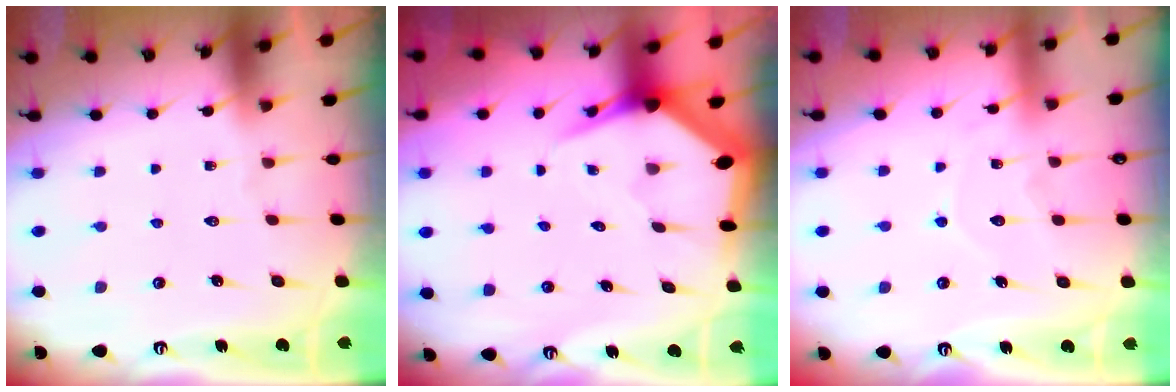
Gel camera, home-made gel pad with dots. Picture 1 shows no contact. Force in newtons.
{"total": 5.7, "press": 5.7, "slide": 0.7}
{"total": 7.9, "press": 7.8, "slide": 0.8}